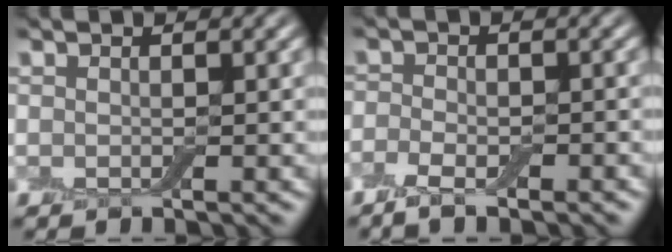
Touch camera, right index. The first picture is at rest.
{"total": 3.2, "force": [-2.0, 1.4, 2.0], "torque": [-0.027, 0.000, -0.040]}